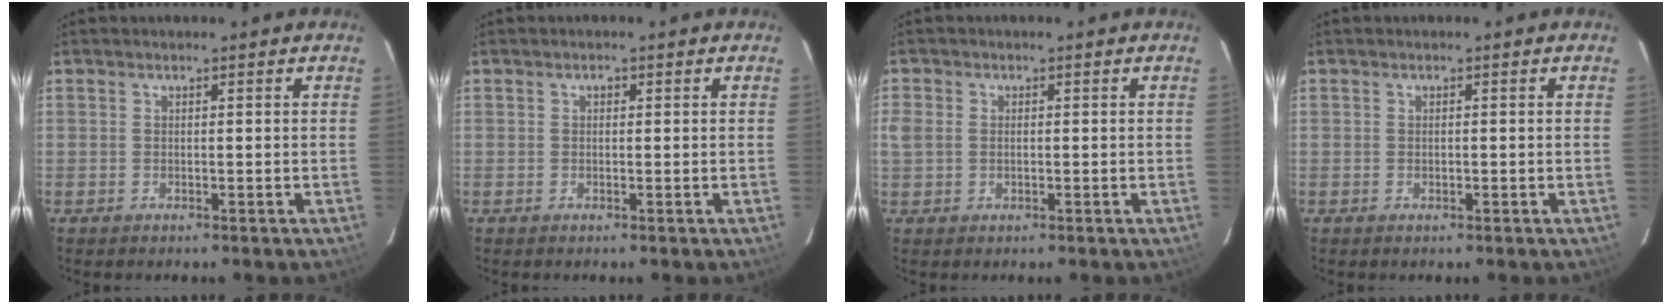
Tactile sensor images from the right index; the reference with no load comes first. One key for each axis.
{"total": 0.7, "fx": 0.1, "fy": 0.6, "fz": 0.3, "tx": -0.003, "ty": 0.004, "tz": 0.001}
{"total": 3.6, "fx": 0.1, "fy": 3.1, "fz": 1.9, "tx": -0.042, "ty": 0.002, "tz": 0.003}
{"total": 0.0}